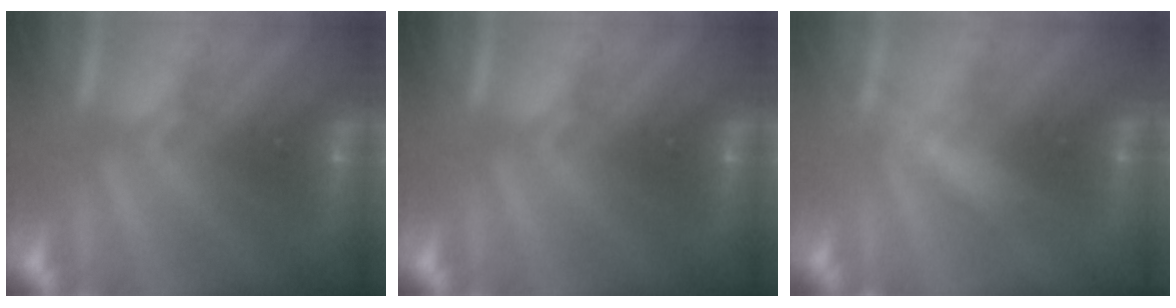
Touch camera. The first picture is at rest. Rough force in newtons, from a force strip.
{"total": 0.0}
{"total": 2.7}